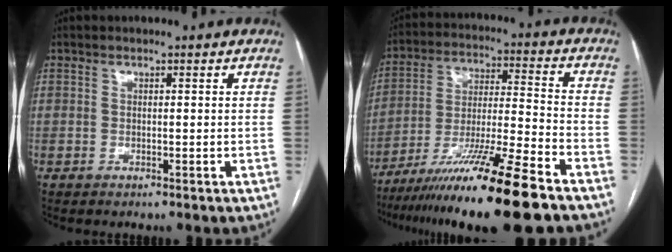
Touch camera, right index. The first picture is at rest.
{"total": 18.8, "force": [-13.6, -0.8, 12.9], "torque": [-0.216, -0.032, -0.237]}